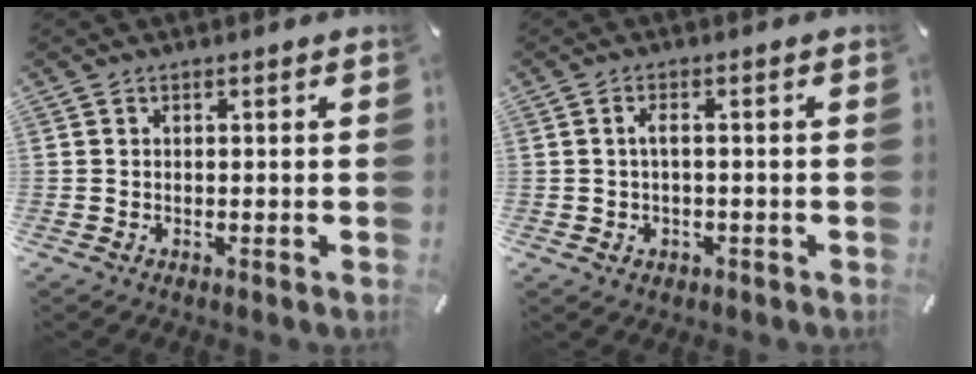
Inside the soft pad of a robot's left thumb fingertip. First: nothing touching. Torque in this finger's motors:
{"motor_torque": [-0.09, -0.12, 0.23, 0.00, 0.04]}